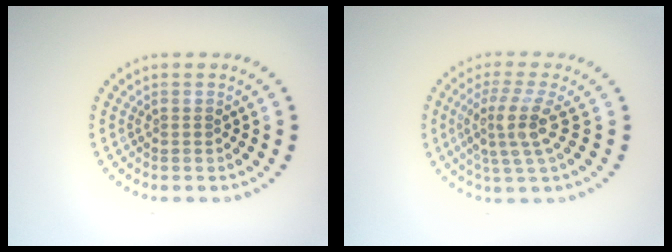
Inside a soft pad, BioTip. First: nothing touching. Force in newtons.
{"total": 3.8, "press": 2.8, "slide": 2.5}